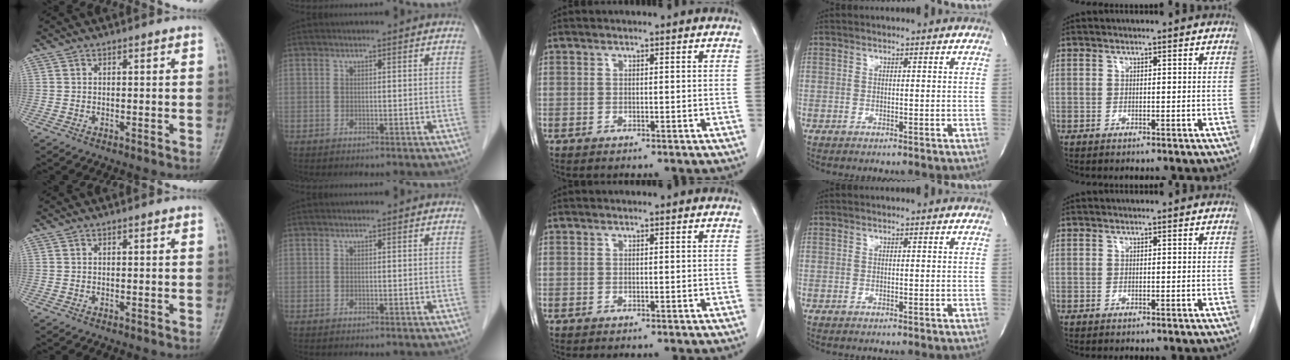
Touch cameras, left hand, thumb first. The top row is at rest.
{}